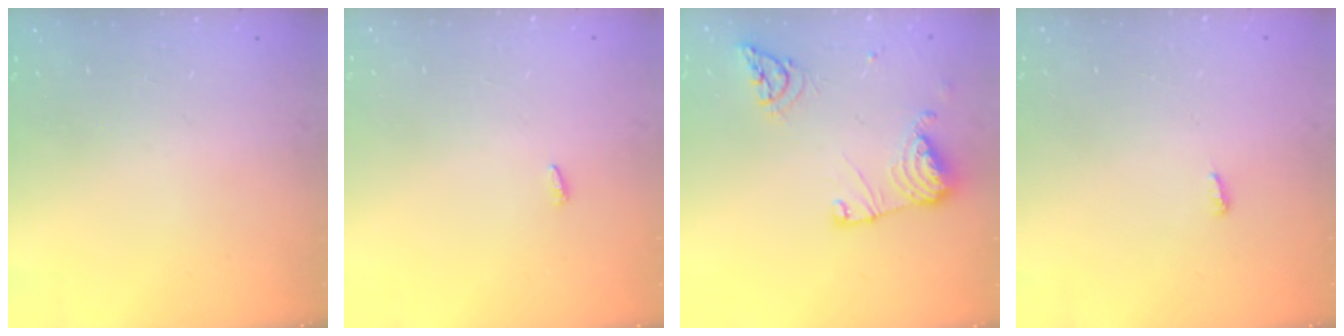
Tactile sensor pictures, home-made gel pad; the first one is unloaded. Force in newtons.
{"total": 1.8, "press": 1.7, "slide": 0.6}
{"total": 12.6, "press": 12.5, "slide": 1.5}
{"total": 3.6, "press": 3.4, "slide": 1.0}